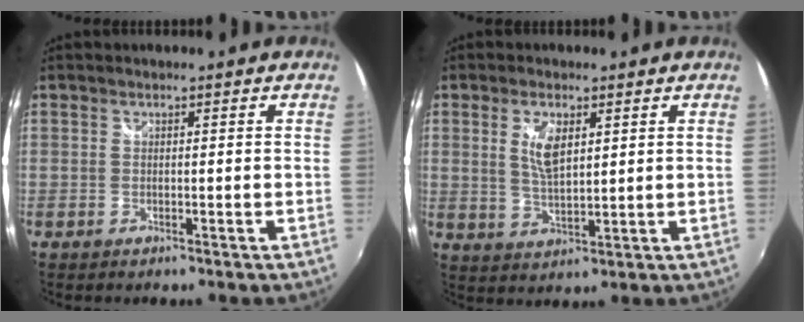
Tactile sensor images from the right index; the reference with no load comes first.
{"total": 5.6, "force": [1.9, 2.3, 4.7], "torque": [-0.087, -0.001, 0.039]}